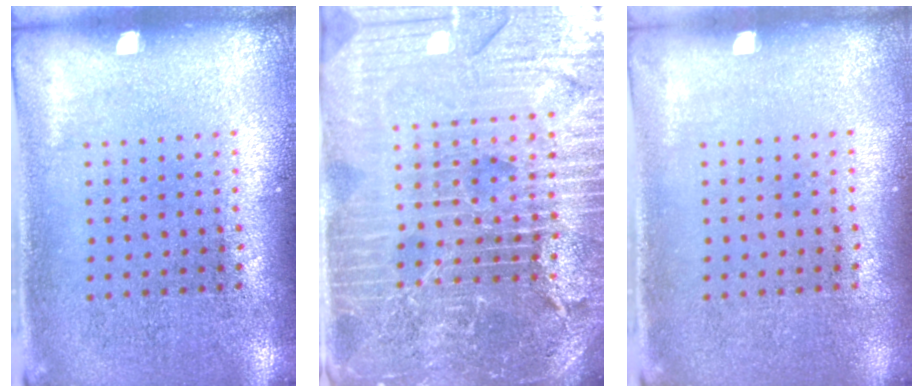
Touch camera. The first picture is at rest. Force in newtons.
{"total": 5.9, "press": 5.2, "slide": 2.7}
{"total": 0.0}